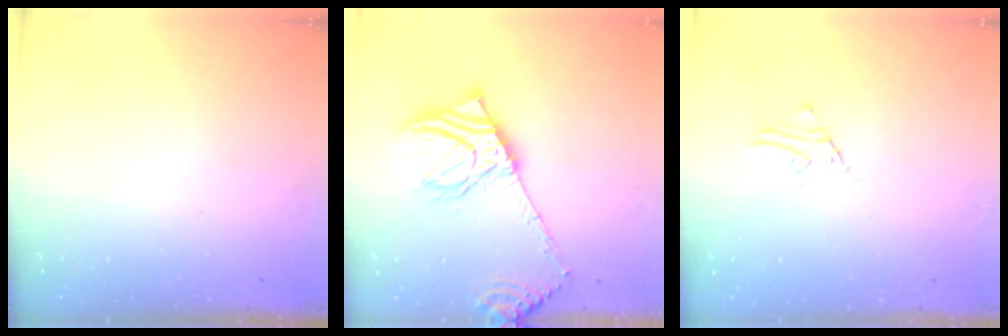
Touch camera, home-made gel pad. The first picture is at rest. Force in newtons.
{"total": 15.4, "press": 15.1, "slide": 2.9}
{"total": 1.7, "press": 1.7, "slide": 0.2}